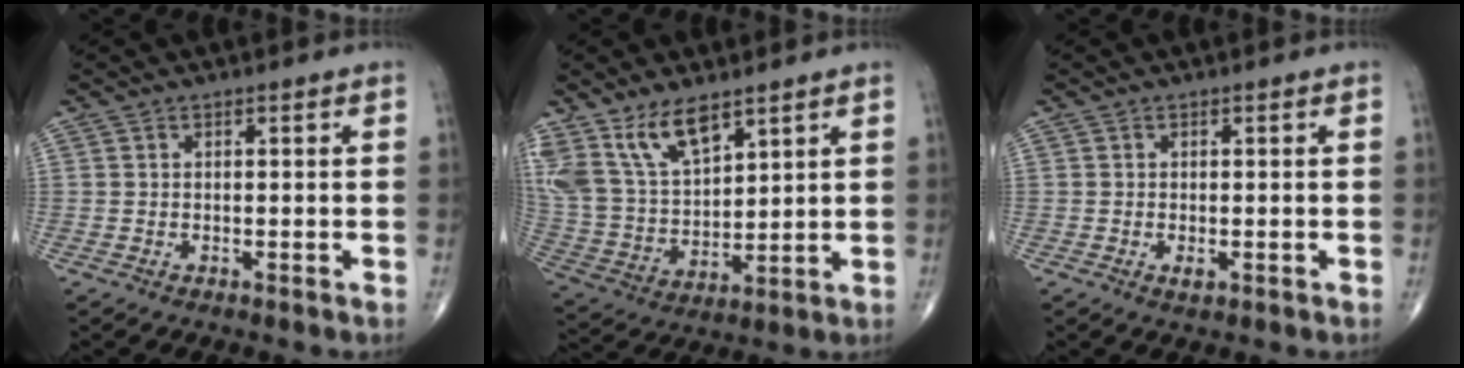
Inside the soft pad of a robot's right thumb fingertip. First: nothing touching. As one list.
[{"total": 13.6, "force": [8.9, 6.1, 8.3], "torque": [-0.147, -0.035, 0.193]}, {"total": 1.1, "force": [-0.3, 0.5, 1.0], "torque": [-0.017, -0.002, -0.004]}]